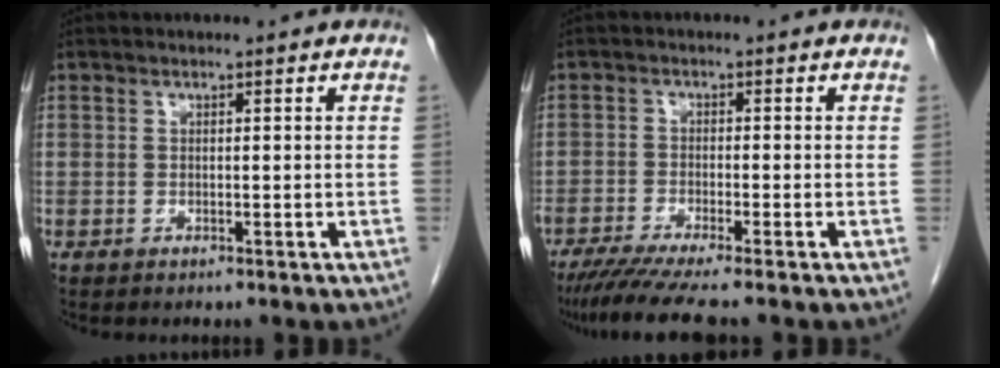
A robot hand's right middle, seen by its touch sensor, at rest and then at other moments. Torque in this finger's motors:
{"motor_torque": [1.18, -0.96, 0.42, 0.12]}